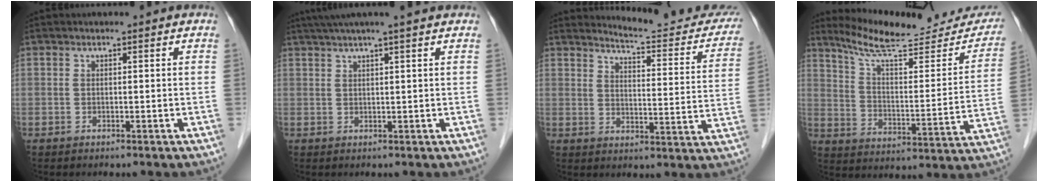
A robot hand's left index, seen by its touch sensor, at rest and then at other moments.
{"total": 7.4, "force": [5.9, -1.0, 4.3], "torque": [-0.066, 0.030, 0.083]}
{"total": 16.0, "force": [15.3, 2.0, 4.0], "torque": [-0.035, -0.072, 0.170]}
{"total": 21.1, "force": [19.2, 4.1, 7.9], "torque": [-0.112, -0.031, 0.263]}